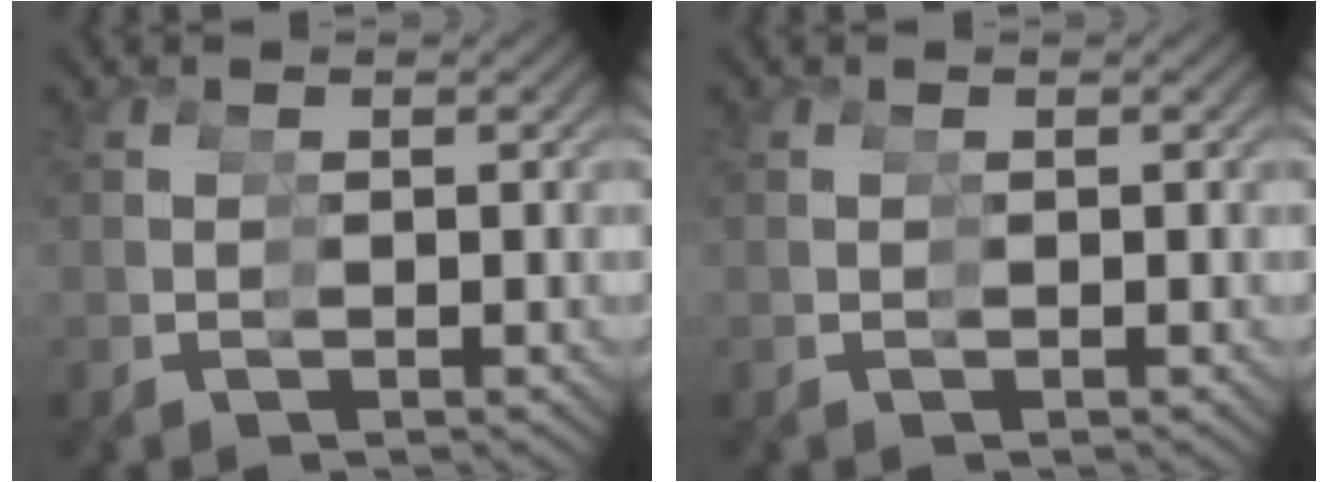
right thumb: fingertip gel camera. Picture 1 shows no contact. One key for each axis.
{"total": 0.0}